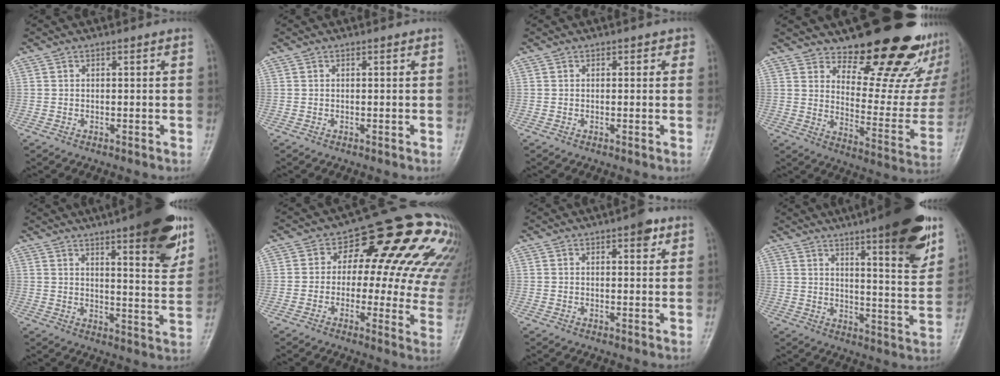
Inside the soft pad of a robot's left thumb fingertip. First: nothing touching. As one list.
[{"total": 0.0}, {"total": 1.3, "force": [0.5, 0.9, 0.7], "torque": [0.009, 0.002, 0.000]}, {"total": 24.3, "force": [17.4, 9.3, 14.1], "torque": [-0.148, -0.134, 0.238]}, {"total": 13.4, "force": [7.6, 3.2, 10.5], "torque": [-0.113, -0.035, 0.097]}, {"total": 21.7, "force": [7.5, 11.4, 16.9], "torque": [-0.159, 0.019, 0.079]}, {"total": 3.4, "force": [1.9, 1.4, 2.5], "torque": [-0.021, -0.004, 0.020]}, {"total": 18.2, "force": [10.7, 3.5, 14.3], "torque": [-0.169, -0.053, 0.151]}]